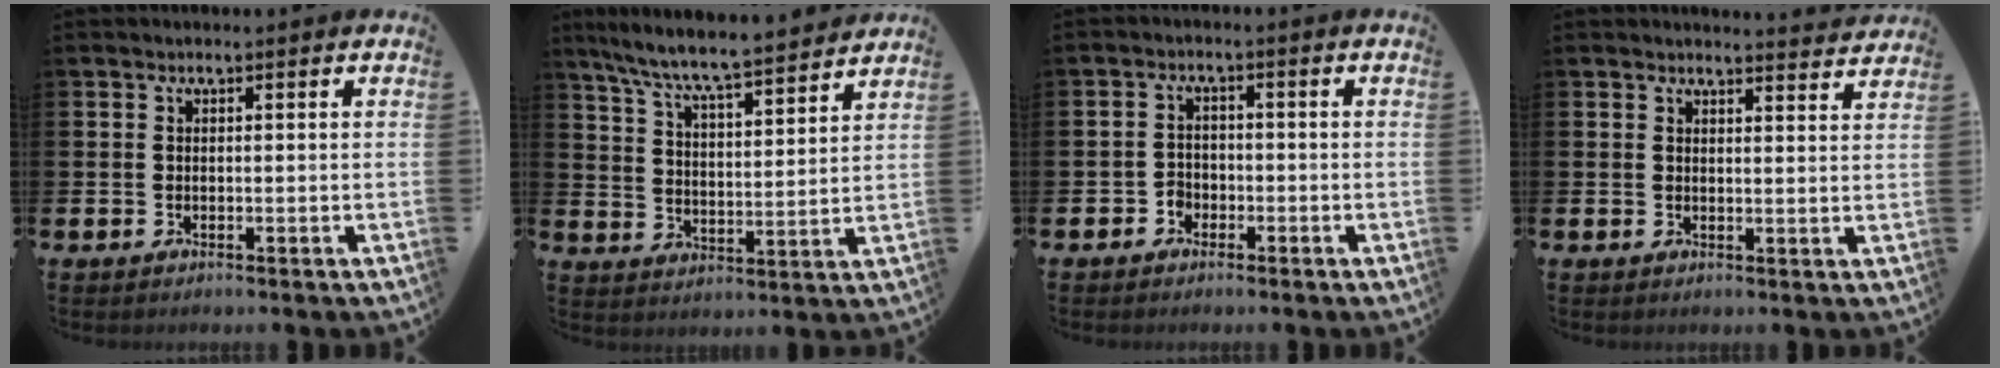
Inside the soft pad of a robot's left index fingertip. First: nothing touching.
{"total": 8.0, "force": [7.6, 0.2, 2.5], "torque": [-0.077, -0.059, 0.131]}
{"total": 2.1, "force": [-1.4, 1.5, 0.2], "torque": [-0.009, 0.004, -0.032]}
{"total": 3.0, "force": [3.0, 0.0, 0.0], "torque": [0.017, -0.027, 0.049]}